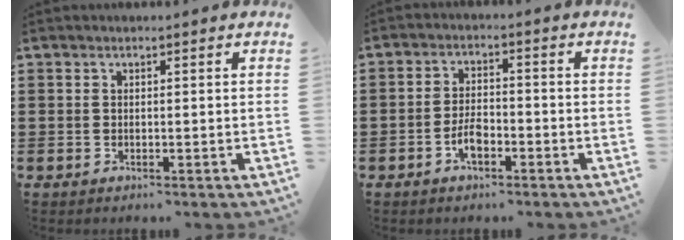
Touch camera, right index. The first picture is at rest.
{"total": 3.9, "force": [-1.9, 1.7, 2.9], "torque": [-0.065, 0.002, -0.039]}